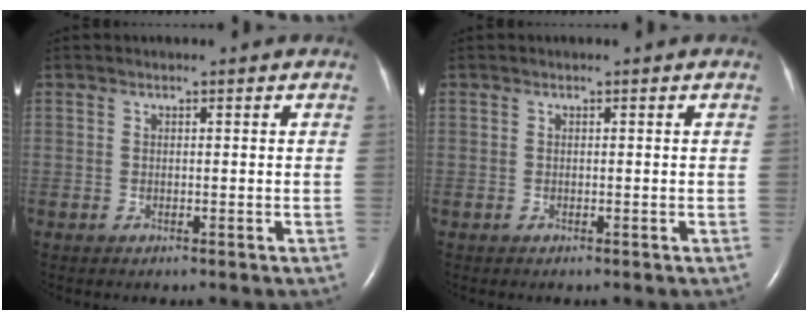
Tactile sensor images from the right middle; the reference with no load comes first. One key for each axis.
{"total": 0.0}